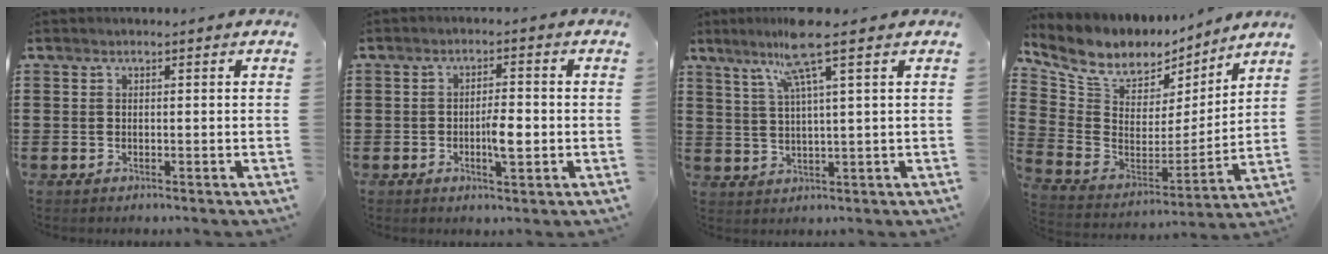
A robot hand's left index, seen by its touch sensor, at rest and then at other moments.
{"total": 4.4, "force": [-0.8, 1.3, 4.2], "torque": [-0.064, 0.002, -0.017]}
{"total": 8.4, "force": [4.6, -0.2, 7.0], "torque": [-0.148, 0.002, 0.079]}
{"total": 8.1, "force": [6.2, 4.4, 2.7], "torque": [-0.093, -0.041, 0.113]}